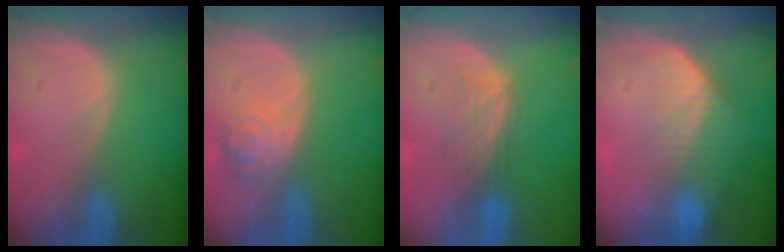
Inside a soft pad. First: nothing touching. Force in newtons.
{"total": 4.3, "press": 4.1, "slide": 1.3}
{"total": 4.6, "press": 3.9, "slide": 2.4}
{"total": 7.2, "press": 6.1, "slide": 3.8}